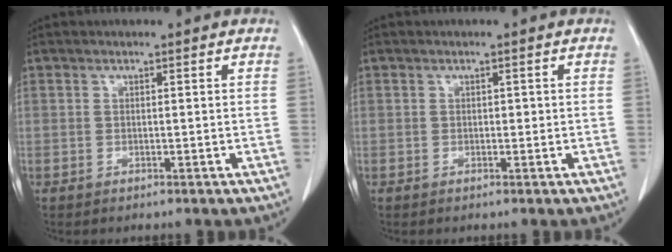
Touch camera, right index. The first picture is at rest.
{"total": 0.6, "force": [0.0, 0.4, 0.4], "torque": [-0.004, 0.003, 0.002]}